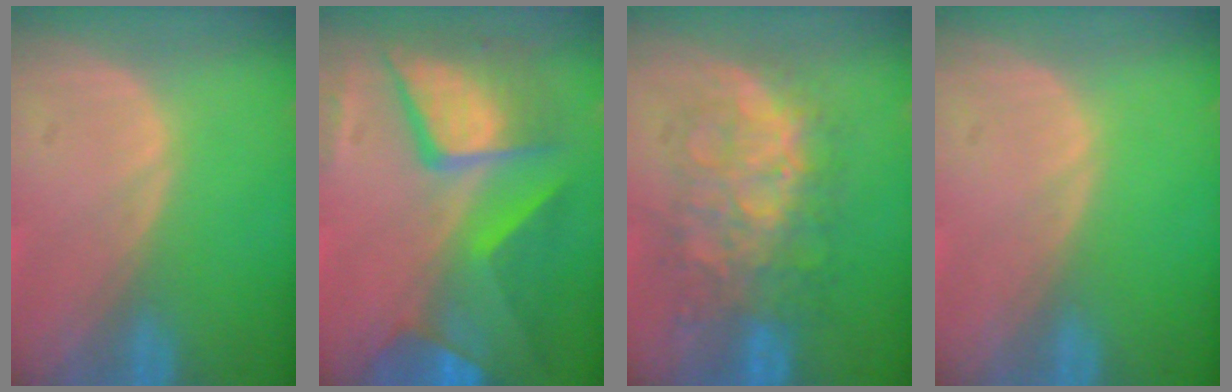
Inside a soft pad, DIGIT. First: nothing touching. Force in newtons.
{"total": 11.6, "press": 11.6, "slide": 1.4}
{"total": 8.9, "press": 8.9, "slide": 0.3}
{"total": 0.0}